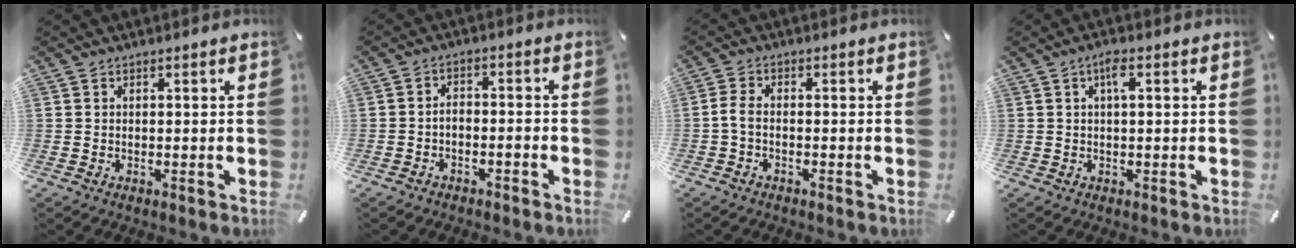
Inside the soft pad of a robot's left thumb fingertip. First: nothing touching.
{"total": 2.9, "force": [-2.1, 1.3, 1.4], "torque": [-0.024, 0.013, -0.042]}
{"total": 2.6, "force": [-1.2, 0.8, 2.1], "torque": [-0.052, 0.001, -0.026]}
{"total": 3.1, "force": [0.8, 0.8, 2.9], "torque": [-0.058, 0.007, 0.012]}